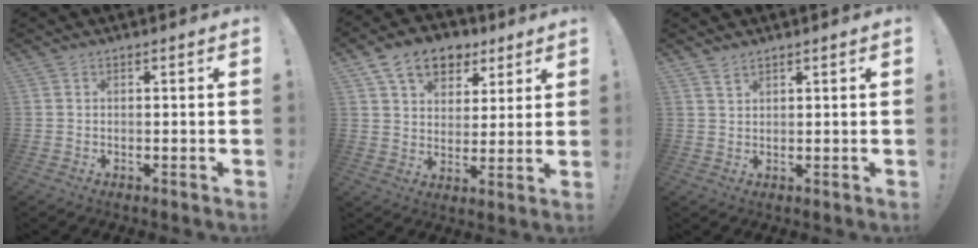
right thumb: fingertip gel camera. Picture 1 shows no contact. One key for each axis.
{"total": 13.4, "fx": 7.7, "fy": 9.0, "fz": 6.2, "tx": -0.095, "ty": -0.038, "tz": 0.146}
{"total": 2.0, "fx": 1.8, "fy": 0.5, "fz": 0.8, "tx": -0.003, "ty": -0.015, "tz": 0.031}